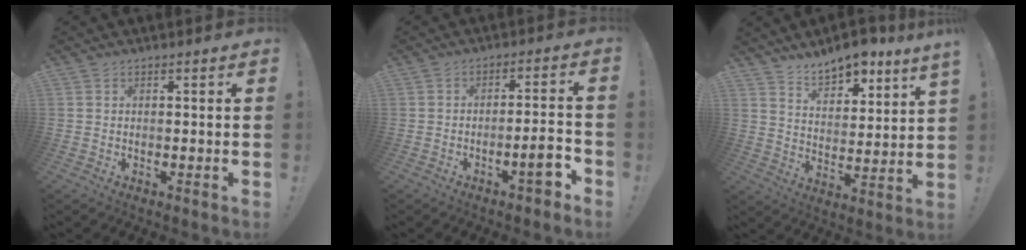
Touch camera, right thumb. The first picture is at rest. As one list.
[{"total": 7.1, "force": [-3.8, 1.3, 5.9], "torque": [-0.079, 0.014, -0.061]}, {"total": 9.2, "force": [8.2, 2.3, 3.3], "torque": [-0.056, -0.063, 0.149]}]